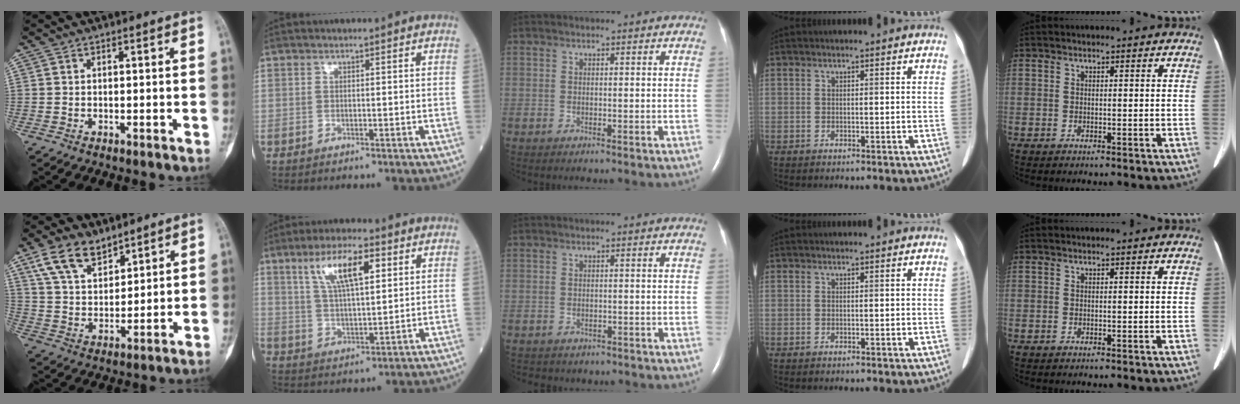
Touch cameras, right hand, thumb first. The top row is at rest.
{"thumb": {"total": 10.1, "force": [6.9, 5.3, 5.1], "torque": [-0.079, -0.031, 0.140]}, "index": {"total": 10.1, "force": [4.5, 2.5, 8.7], "torque": [-0.161, 0.011, 0.085]}, "middle": {"total": 3.6, "force": [-3.0, 1.9, 0.6], "torque": [-0.014, 0.004, -0.033]}}